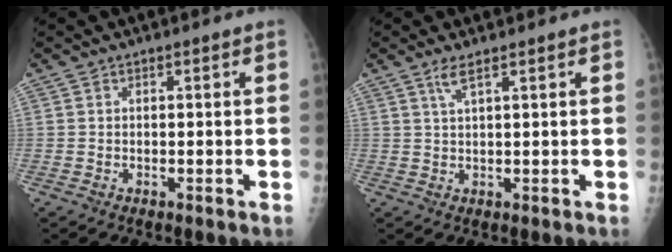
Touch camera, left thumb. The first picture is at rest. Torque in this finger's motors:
{"motor_torque": [0.41, -0.15, 0.30, -0.25, 0.12]}